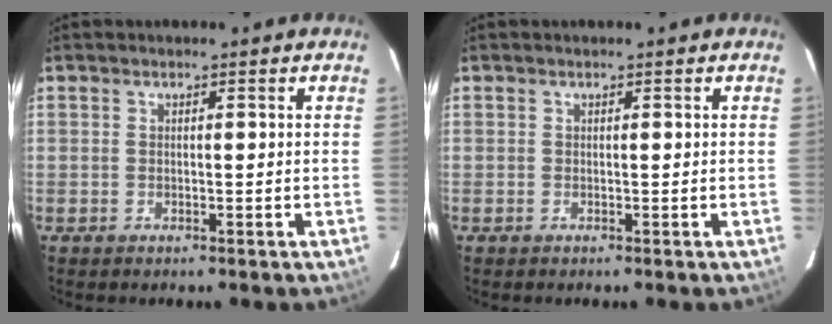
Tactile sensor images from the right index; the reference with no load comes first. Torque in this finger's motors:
{"motor_torque": [0.12, 0.09, 0.02, 0.01]}